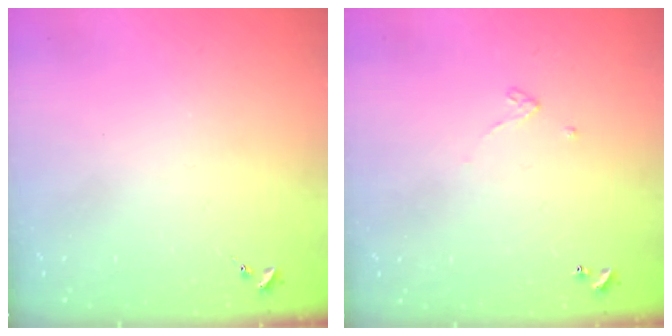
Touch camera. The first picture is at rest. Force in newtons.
{"total": 3.2, "press": 3.2, "slide": 0.2}